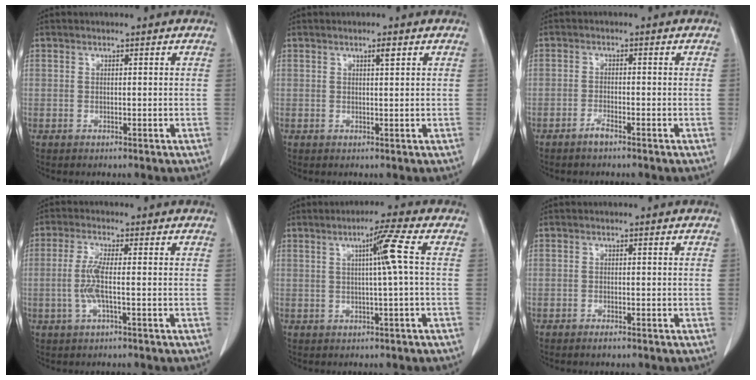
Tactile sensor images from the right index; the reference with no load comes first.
{"total": 1.3, "force": [0.7, 0.1, 1.1], "torque": [-0.020, -0.002, 0.011]}
{"total": 1.8, "force": [-1.5, 0.2, 0.9], "torque": [-0.023, 0.000, -0.027]}
{"total": 4.2, "force": [-0.7, 0.2, 4.1], "torque": [-0.096, -0.001, -0.015]}
{"total": 4.9, "force": [0.7, -1.4, 4.6], "torque": [-0.081, 0.002, 0.012]}
{"total": 1.0, "force": [-0.9, 0.2, 0.5], "torque": [-0.011, -0.001, -0.011]}